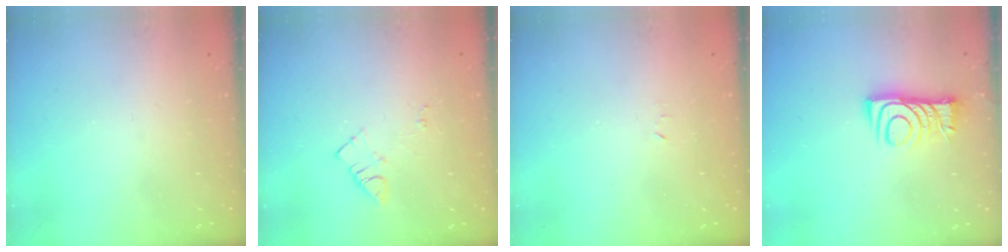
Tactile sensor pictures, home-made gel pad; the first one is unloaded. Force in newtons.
{"total": 7.2, "press": 7.2, "slide": 0.6}
{"total": 2.4, "press": 2.4, "slide": 0.4}
{"total": 8.8, "press": 8.8, "slide": 0.6}